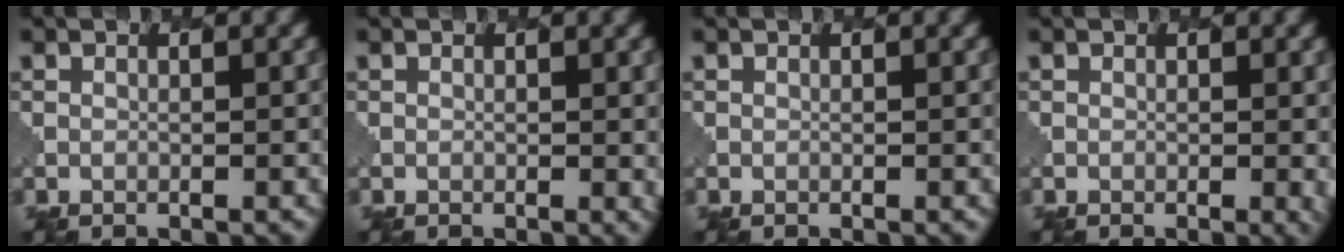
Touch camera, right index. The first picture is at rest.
{"total": 1.1, "force": [0.3, 0.5, 1.0], "torque": [-0.016, -0.003, 0.006]}
{"total": 0.0}
{"total": 1.8, "force": [-0.2, 0.5, 1.7], "torque": [-0.022, -0.004, 0.002]}